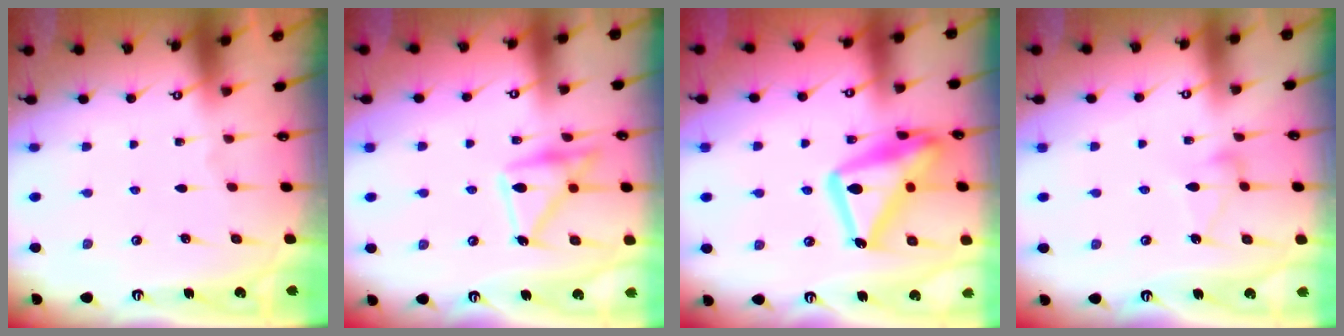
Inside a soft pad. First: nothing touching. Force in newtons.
{"total": 18.0, "press": 18.0, "slide": 1.1}
{"total": 20.4, "press": 20.4, "slide": 1.4}
{"total": 7.0, "press": 7.0, "slide": 0.3}